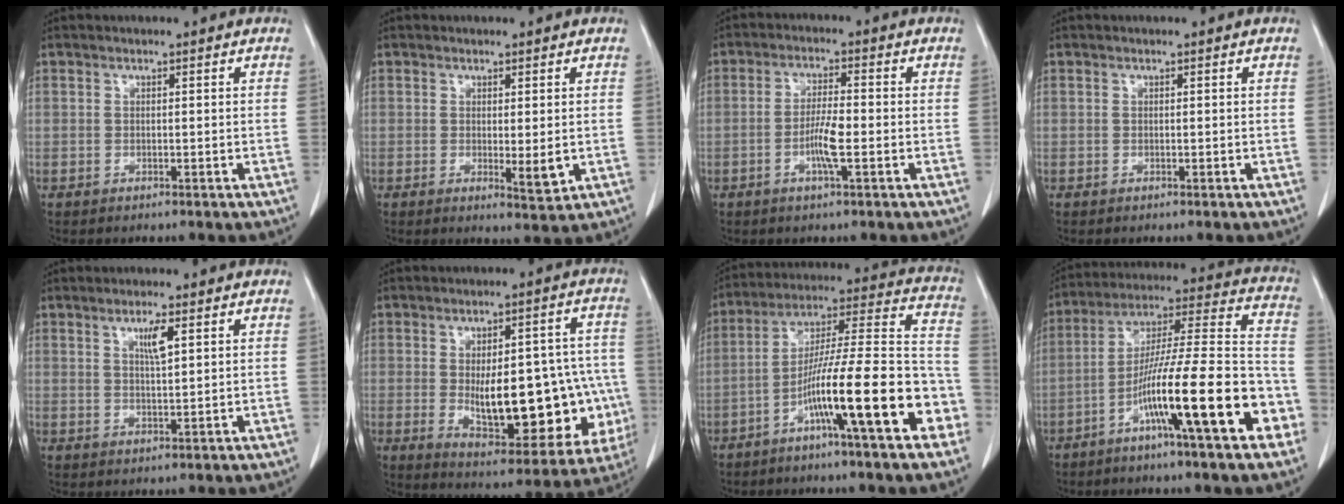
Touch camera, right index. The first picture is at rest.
{"total": 3.2, "force": [-0.2, 0.6, 3.1], "torque": [-0.051, -0.012, 0.002]}
{"total": 4.8, "force": [-1.3, 0.4, 4.6], "torque": [-0.088, -0.001, -0.024]}
{"total": 0.0}
{"total": 3.4, "force": [1.5, 0.3, 3.0], "torque": [-0.053, -0.002, 0.027]}
{"total": 21.2, "force": [-3.2, 8.3, 19.2], "torque": [-0.214, 0.023, -0.010]}
{"total": 18.9, "force": [-8.1, 1.4, 17.0], "torque": [-0.249, 0.017, -0.132]}
{"total": 20.7, "force": [-8.9, 1.4, 18.6], "torque": [-0.273, 0.005, -0.148]}